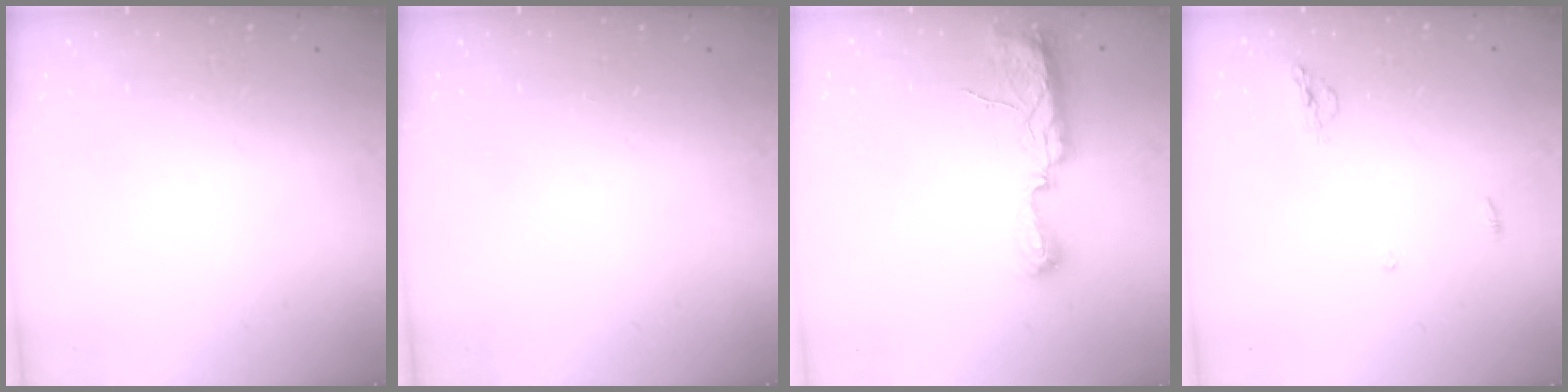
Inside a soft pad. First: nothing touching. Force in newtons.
{"total": 0.0}
{"total": 10.5, "press": 9.0, "slide": 5.3}
{"total": 5.0, "press": 4.9, "slide": 0.2}